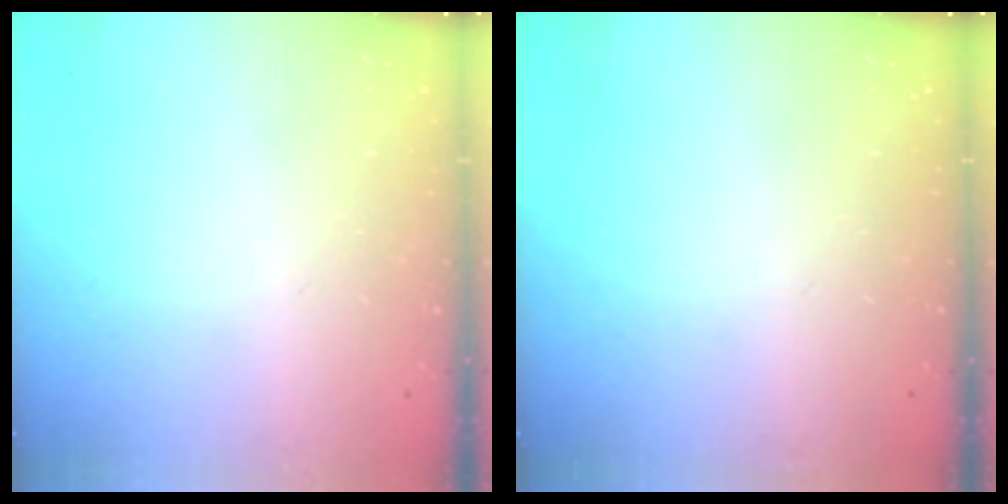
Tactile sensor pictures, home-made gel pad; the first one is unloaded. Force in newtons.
{"total": 0.0}